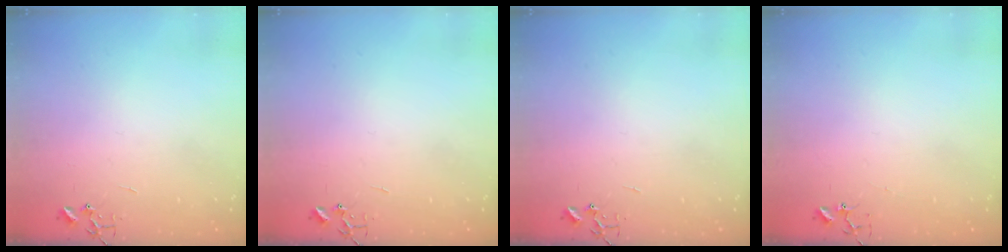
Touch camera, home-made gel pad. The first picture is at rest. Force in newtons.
{"total": 0.0}
{"total": 0.0}
{"total": 3.9, "press": 3.8, "slide": 0.2}